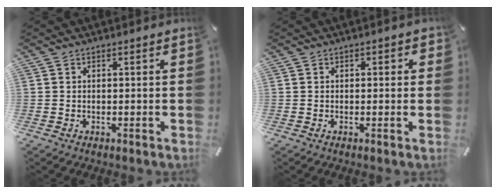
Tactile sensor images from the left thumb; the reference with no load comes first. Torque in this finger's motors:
{"motor_torque": [-0.31, -0.27, 0.02, 0.09, -0.01]}